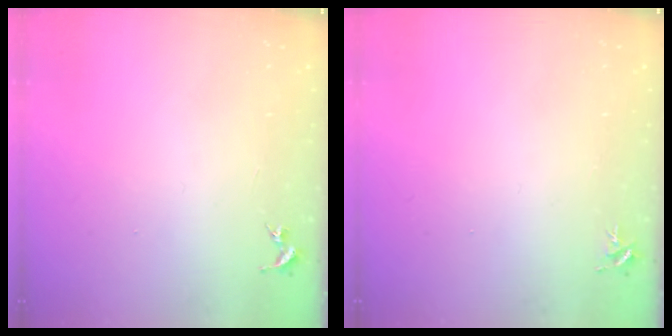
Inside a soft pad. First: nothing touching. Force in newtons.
{"total": 3.8, "press": 3.8, "slide": 0.5}